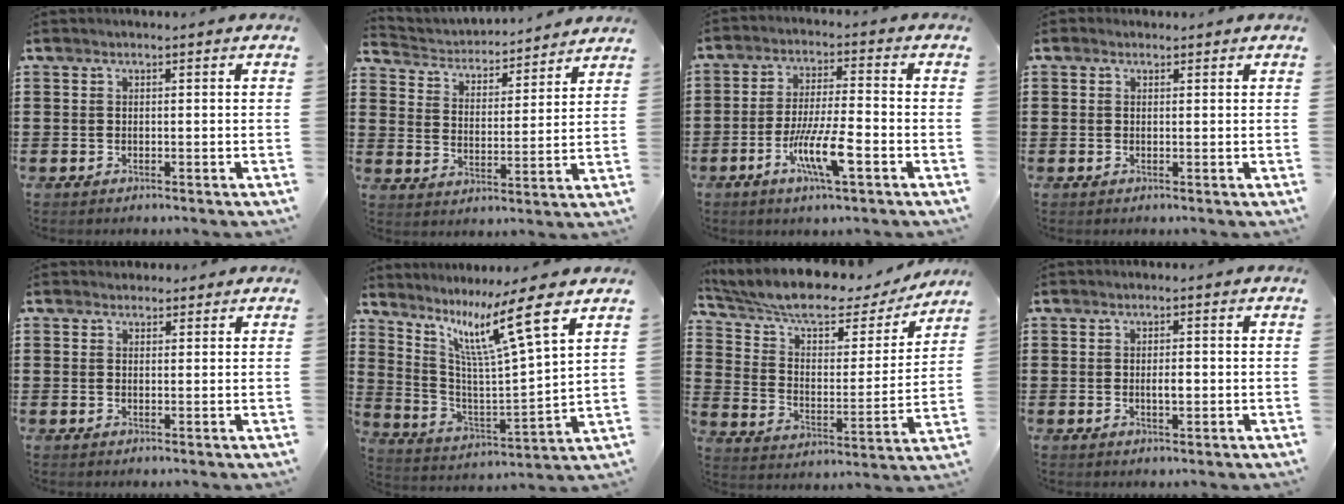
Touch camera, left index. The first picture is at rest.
{"total": 3.1, "force": [3.1, 0.5, -0.2], "torque": [-0.018, -0.030, 0.045]}
{"total": 8.9, "force": [-3.7, 1.6, 7.9], "torque": [-0.160, -0.010, -0.072]}
{"total": 0.5, "force": [0.2, 0.5, 0.1], "torque": [-0.004, 0.004, 0.004]}
{"total": 1.7, "force": [1.5, 0.9, 0.1], "torque": [0.001, 0.002, 0.028]}
{"total": 11.4, "force": [7.2, 0.3, 8.7], "torque": [-0.185, -0.036, 0.109]}
{"total": 8.9, "force": [7.3, 2.3, 4.6], "torque": [-0.111, -0.045, 0.123]}
{"total": 1.9, "force": [-0.1, 0.7, 1.8], "torque": [-0.035, 0.001, -0.003]}